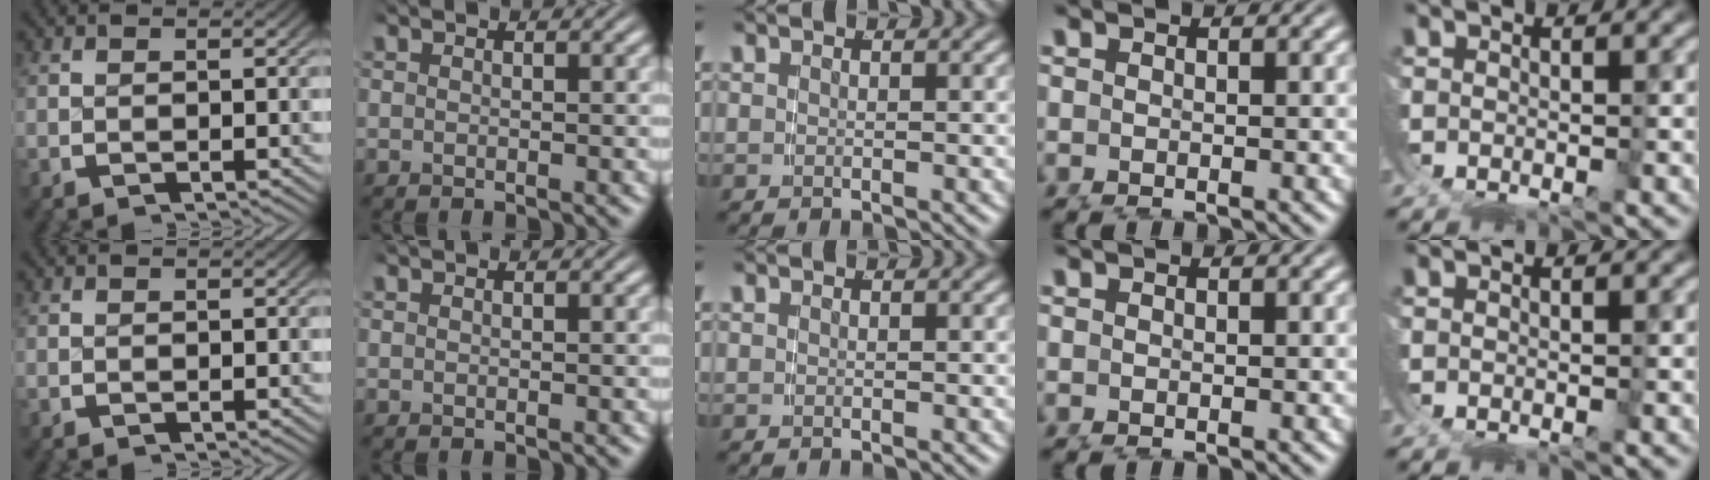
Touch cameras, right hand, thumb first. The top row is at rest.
{"little": {"total": 0.7, "force": [-0.2, 0.5, 0.4], "torque": [-0.008, -0.003, -0.002]}}